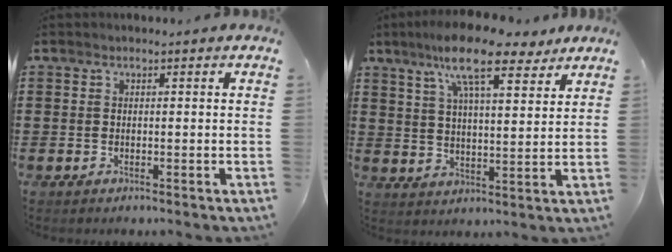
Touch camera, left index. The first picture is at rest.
{"total": 12.0, "force": [8.9, 2.5, 7.7], "torque": [-0.155, -0.016, 0.154]}